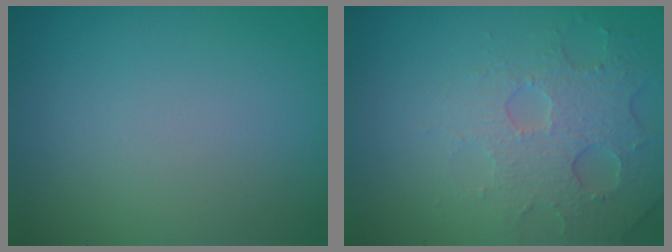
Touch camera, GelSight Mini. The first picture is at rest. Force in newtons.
{"total": 4.9, "press": 3.4, "slide": 3.5}